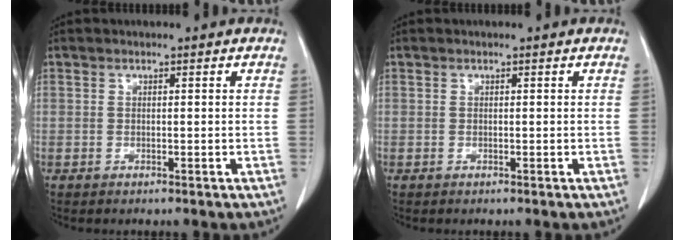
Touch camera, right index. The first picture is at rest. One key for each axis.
{"total": 0.0}